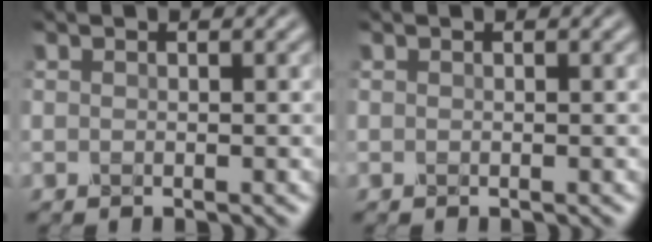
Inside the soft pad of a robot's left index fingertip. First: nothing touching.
{"total": 0.0}